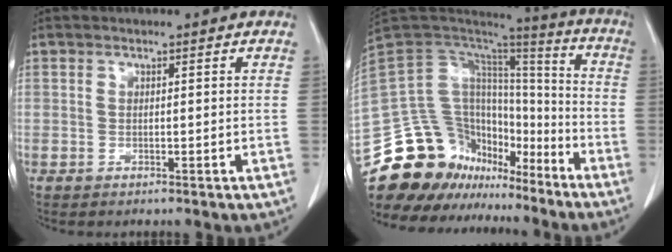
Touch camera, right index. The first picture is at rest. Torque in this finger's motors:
{"motor_torque": [-0.18, -0.24, -0.21, -0.11]}